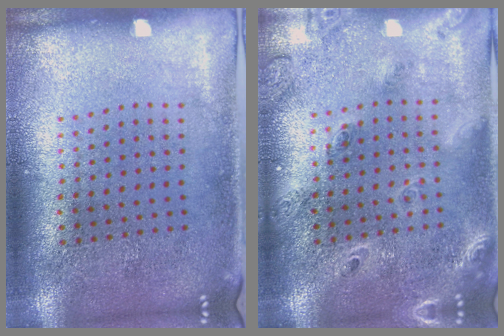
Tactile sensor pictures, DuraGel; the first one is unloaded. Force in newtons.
{"total": 1.7, "press": 1.6, "slide": 0.8}